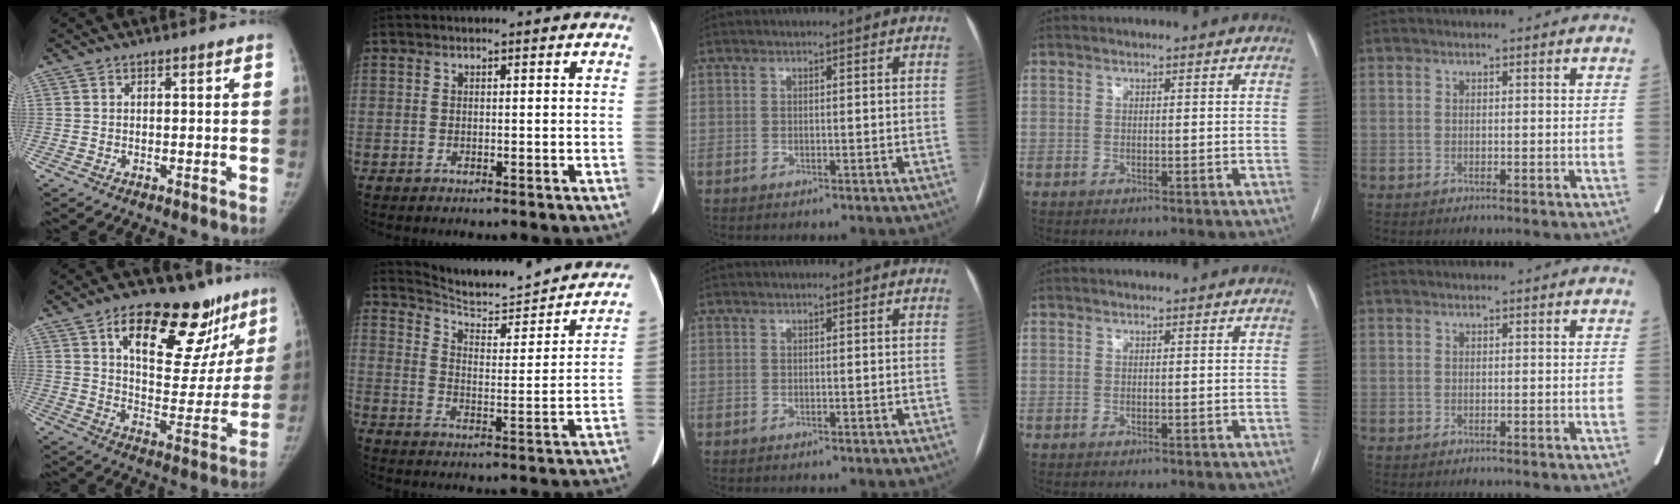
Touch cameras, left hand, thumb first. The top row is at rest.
{"thumb": {"total": 25.4, "force": [14.2, 12.2, 17.2], "torque": [-0.190, -0.035, 0.211]}, "index": {"total": 21.3, "force": [19.4, 3.5, 8.2], "torque": [-0.112, -0.042, 0.245]}}